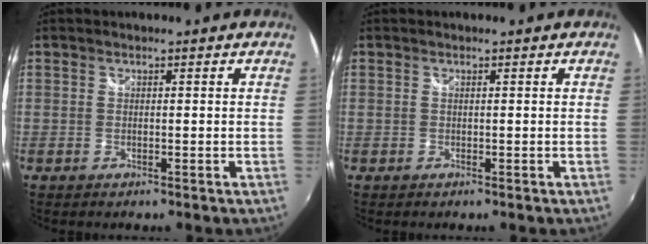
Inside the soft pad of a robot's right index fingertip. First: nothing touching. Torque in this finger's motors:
{"motor_torque": [0.00, 0.05, 0.02, 0.00]}